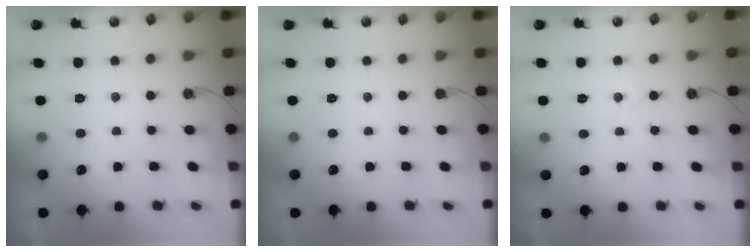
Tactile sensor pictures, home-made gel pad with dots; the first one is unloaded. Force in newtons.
{"total": 0.0}
{"total": 2.7, "press": 2.7, "slide": 0.5}